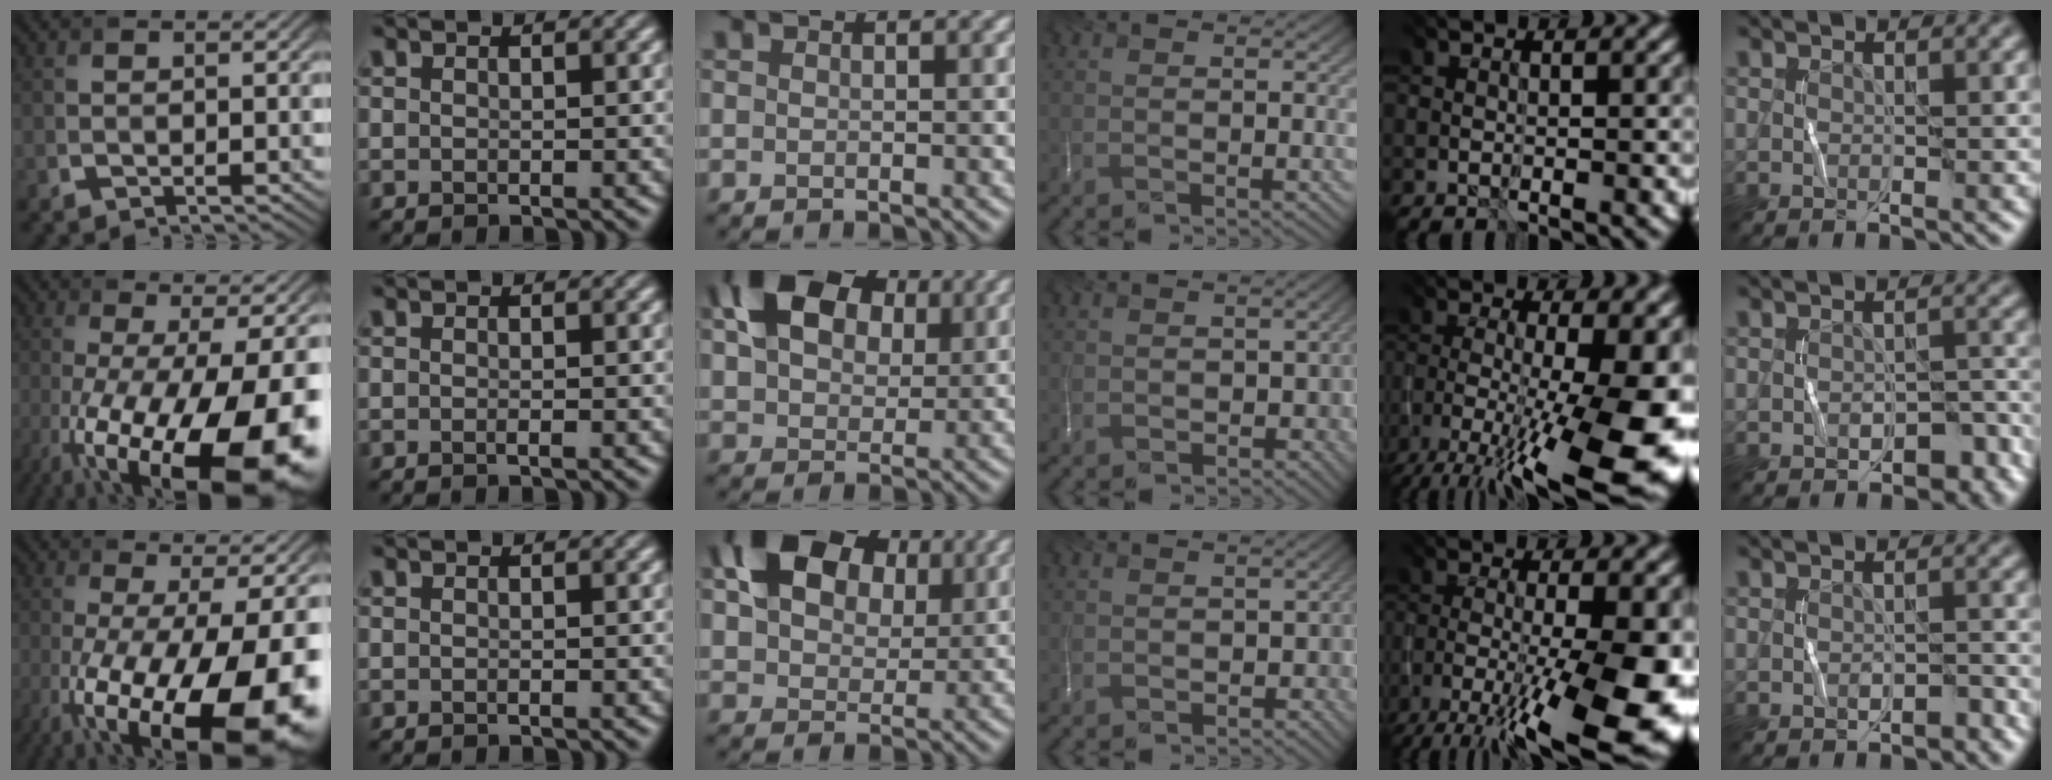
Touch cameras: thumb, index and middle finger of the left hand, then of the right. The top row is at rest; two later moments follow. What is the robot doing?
{"motion": "wrap", "object": "string"}